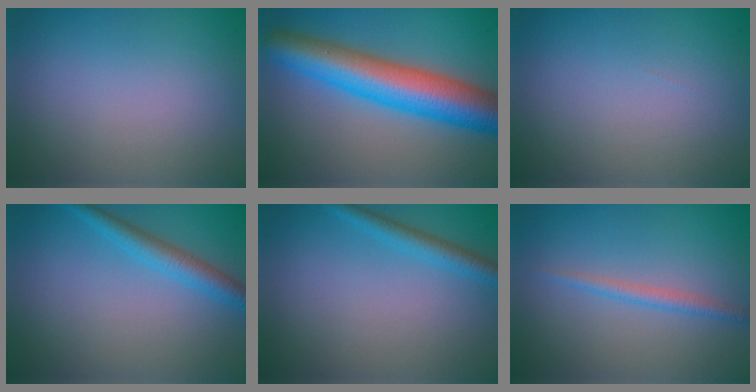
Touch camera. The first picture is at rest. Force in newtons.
{"total": 9.5, "press": 9.5, "slide": 0.2}
{"total": 0.0}
{"total": 2.7, "press": 2.7, "slide": 0.2}
{"total": 2.1, "press": 2.0, "slide": 0.2}
{"total": 1.5, "press": 1.5, "slide": 0.1}